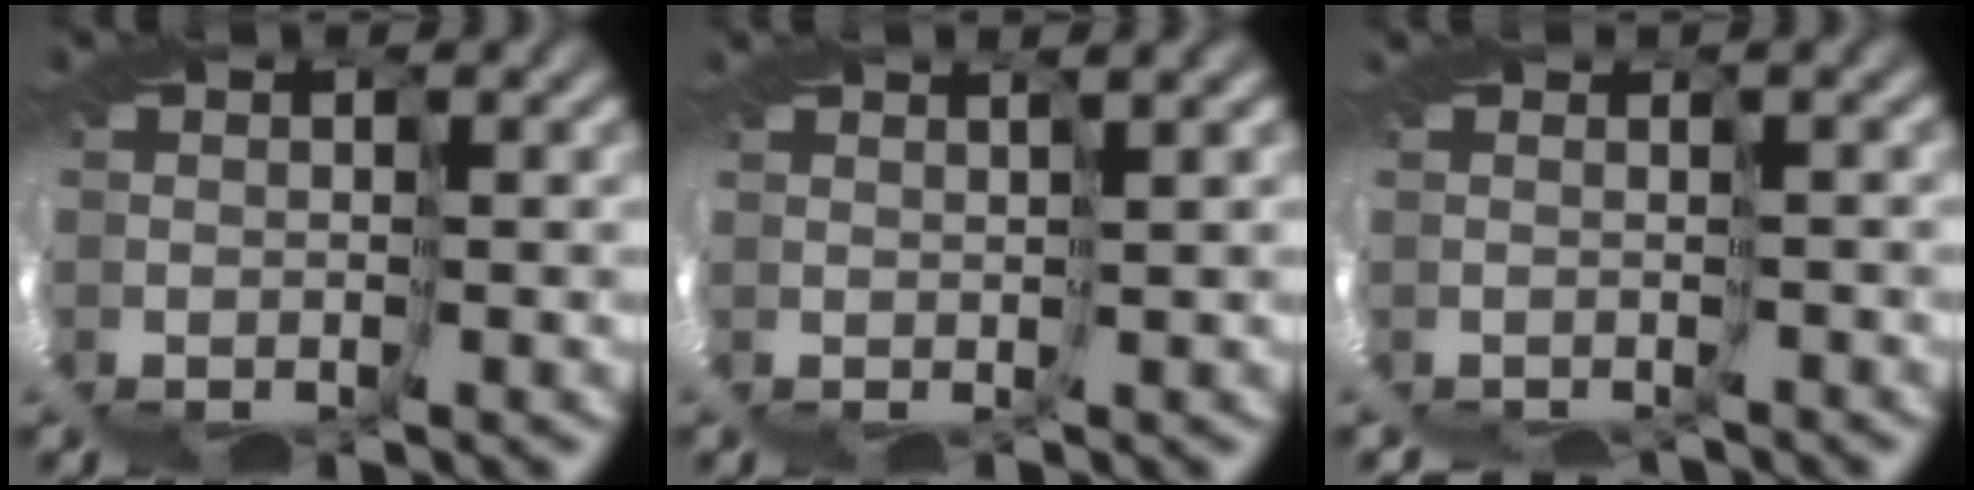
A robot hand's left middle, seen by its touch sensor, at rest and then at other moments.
{"total": 4.1, "force": [1.2, -3.2, -2.3], "torque": [0.031, 0.001, 0.028]}
{"total": 4.4, "force": [-2.4, -2.3, -2.8], "torque": [0.055, -0.005, -0.015]}